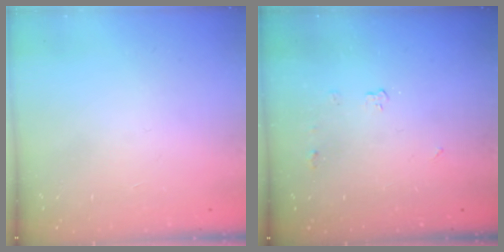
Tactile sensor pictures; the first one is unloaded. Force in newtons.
{"total": 4.0, "press": 4.0, "slide": 0.6}